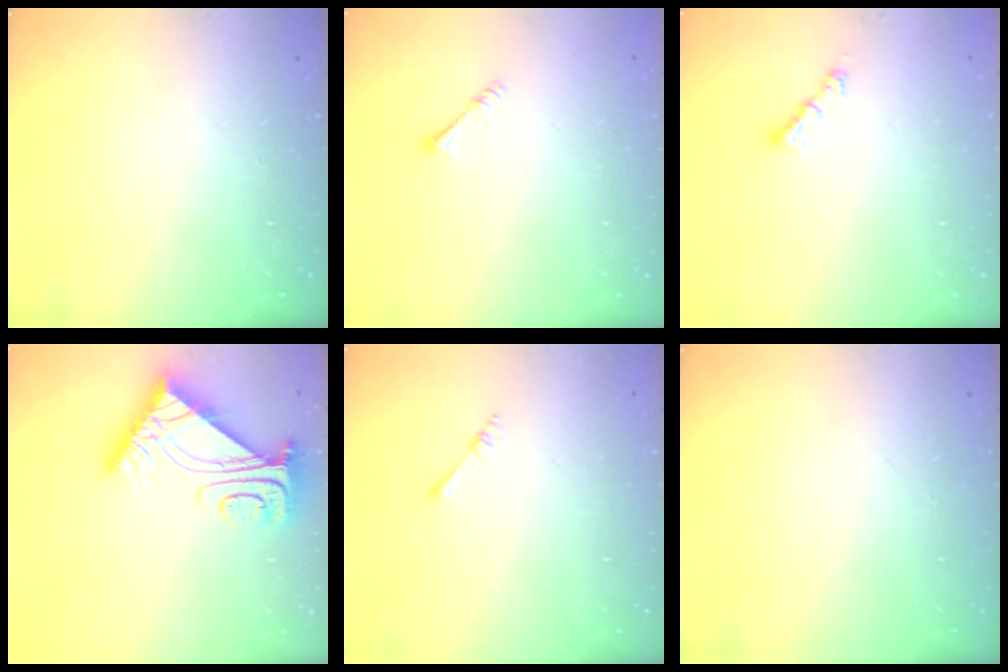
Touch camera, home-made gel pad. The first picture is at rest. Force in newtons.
{"total": 1.4, "press": 1.3, "slide": 0.3}
{"total": 2.4, "press": 2.4, "slide": 0.3}
{"total": 8.2, "press": 8.1, "slide": 0.7}
{"total": 2.2, "press": 2.1, "slide": 0.3}
{"total": 0.0}